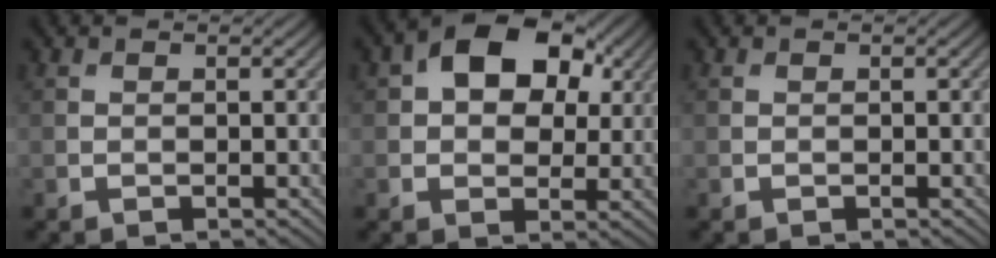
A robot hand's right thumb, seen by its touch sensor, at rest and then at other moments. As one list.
[{"total": 11.1, "force": [3.7, 7.3, 7.6], "torque": [-0.127, 0.015, 0.054]}, {"total": 0.0}]